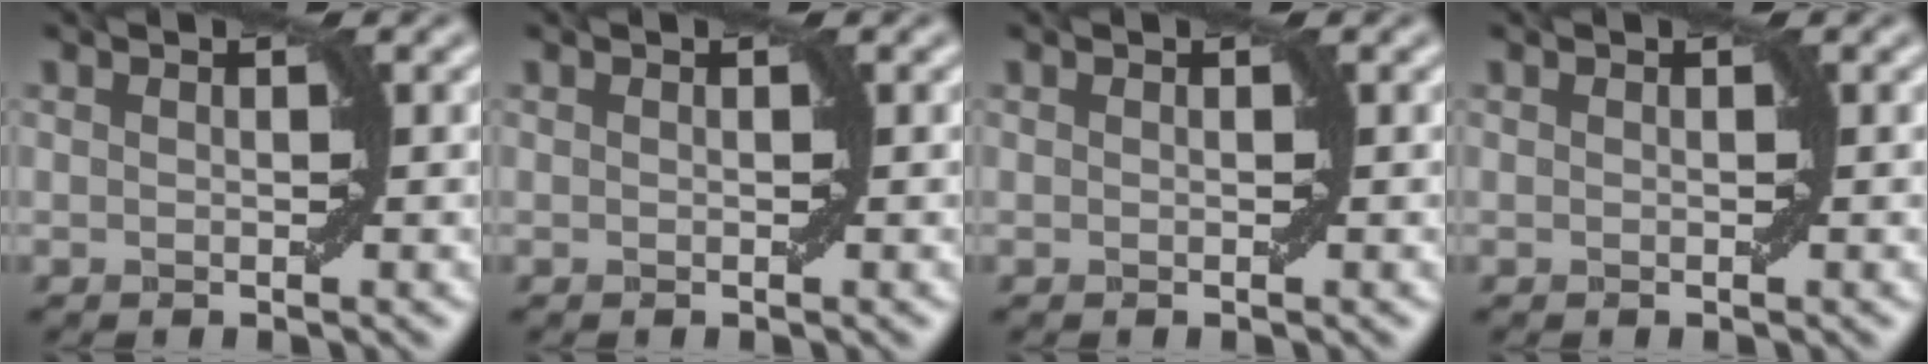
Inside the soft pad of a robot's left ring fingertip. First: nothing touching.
{"total": 0.0}
{"total": 0.0}
{"total": 0.0}